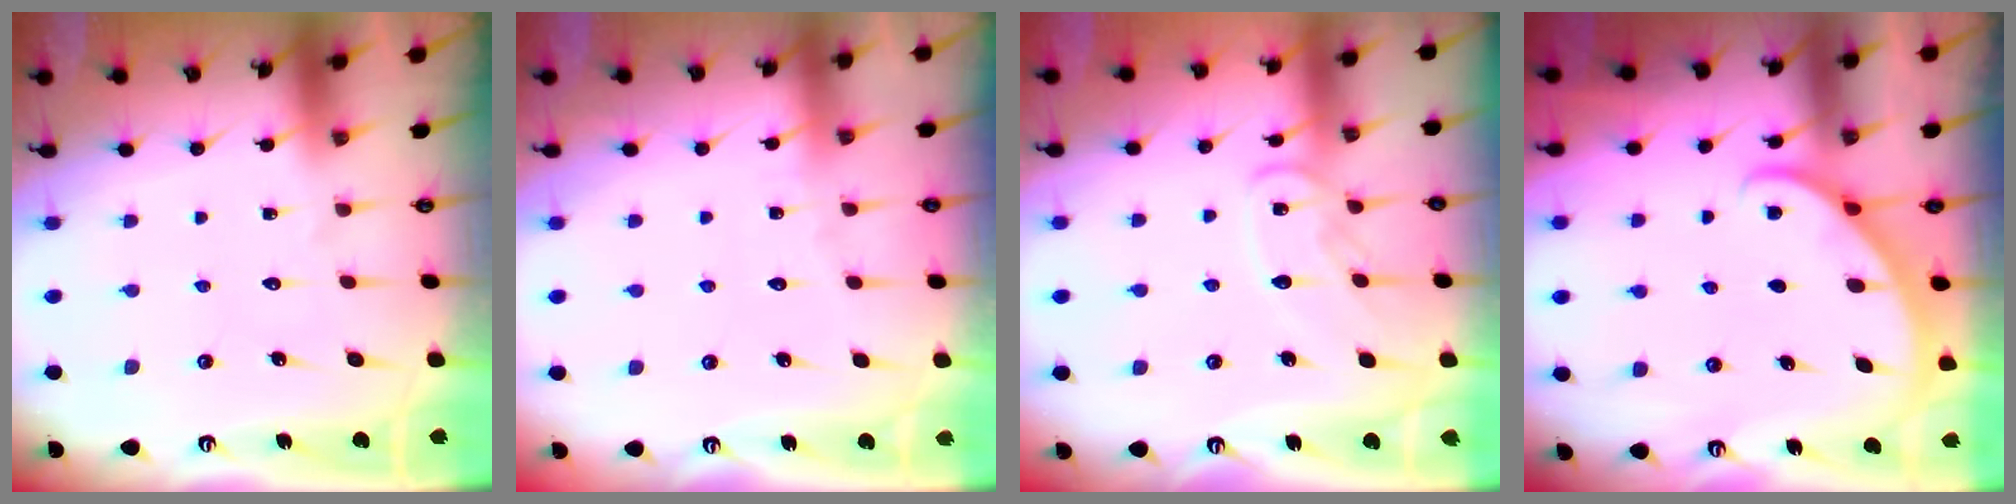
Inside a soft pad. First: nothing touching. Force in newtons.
{"total": 2.6, "press": 2.6, "slide": 0.2}
{"total": 10.3, "press": 10.2, "slide": 0.7}
{"total": 2.8, "press": 2.8, "slide": 0.2}